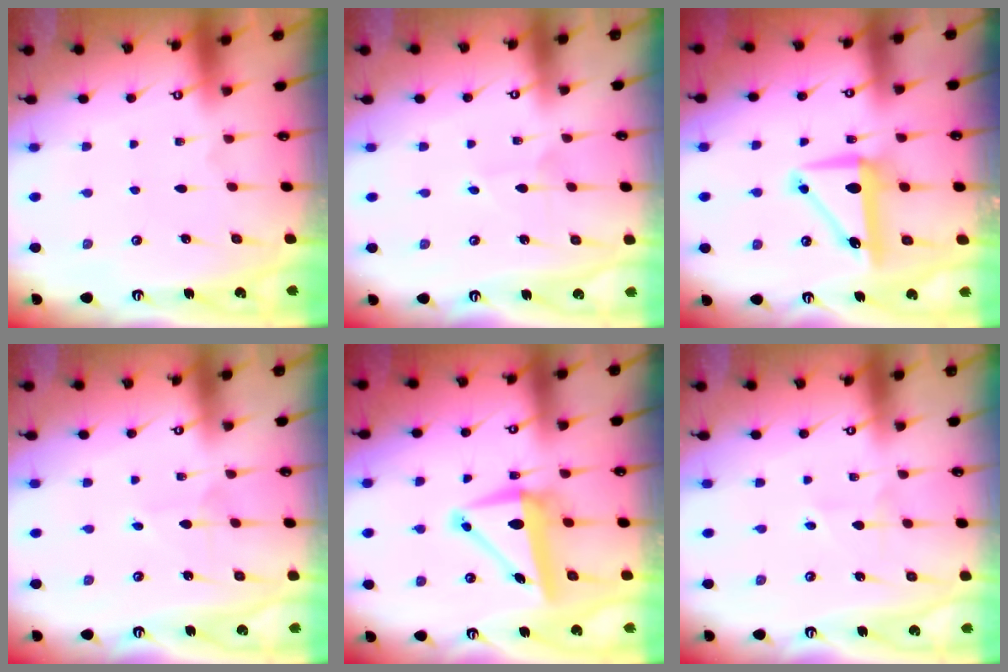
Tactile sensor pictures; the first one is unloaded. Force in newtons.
{"total": 3.0, "press": 2.9, "slide": 0.3}
{"total": 8.1, "press": 8.0, "slide": 1.6}
{"total": 2.0, "press": 2.0, "slide": 0.2}
{"total": 9.4, "press": 9.2, "slide": 2.0}
{"total": 2.3, "press": 2.3, "slide": 0.4}